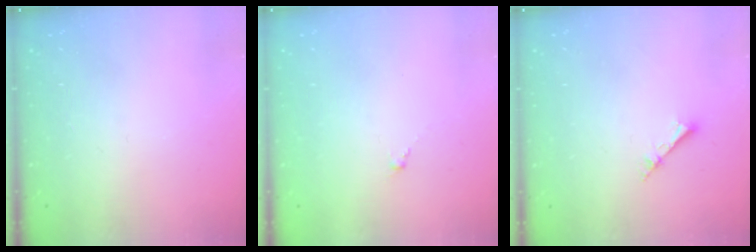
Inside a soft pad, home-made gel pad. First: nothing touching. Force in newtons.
{"total": 0.0}
{"total": 2.6, "press": 2.6, "slide": 0.3}